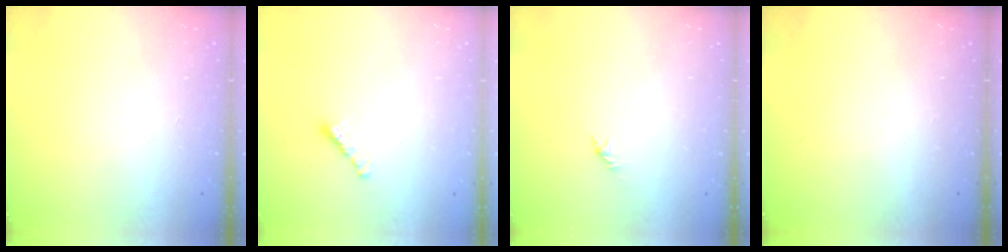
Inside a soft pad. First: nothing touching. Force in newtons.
{"total": 2.7, "press": 2.6, "slide": 0.7}
{"total": 0.0}
{"total": 0.0}